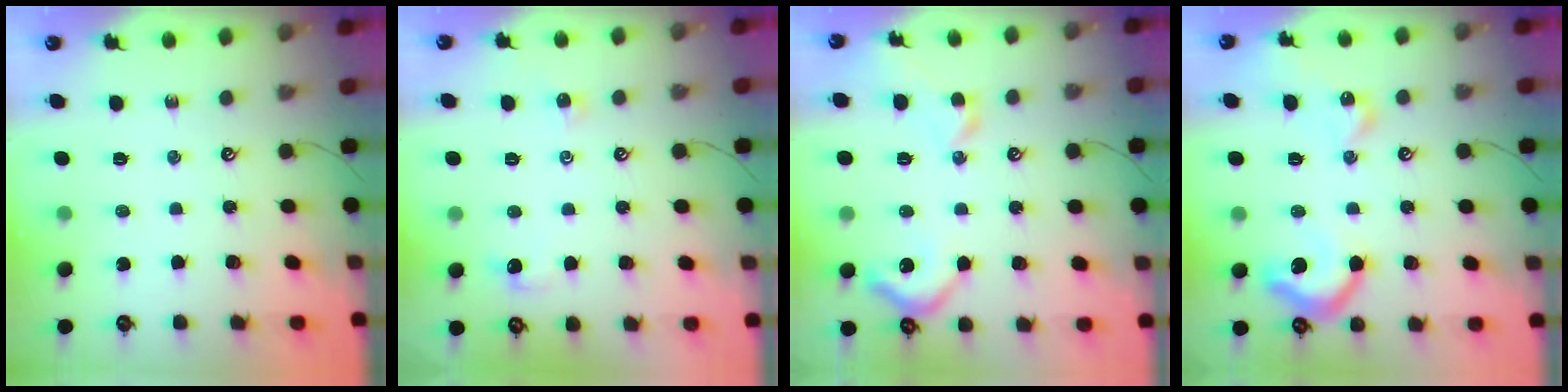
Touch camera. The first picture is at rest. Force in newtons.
{"total": 1.5, "press": 1.4, "slide": 0.6}
{"total": 7.9, "press": 7.8, "slide": 1.1}
{"total": 12.7, "press": 12.7, "slide": 1.2}